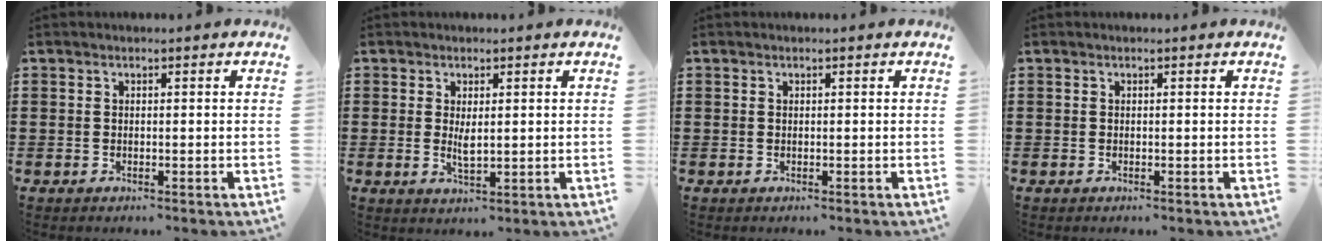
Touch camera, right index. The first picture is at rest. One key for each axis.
{"total": 2.7, "fx": 0.4, "fy": 0.7, "fz": 2.6, "tx": -0.051, "ty": -0.004, "tz": 0.009}
{"total": 0.0}
{"total": 0.0}